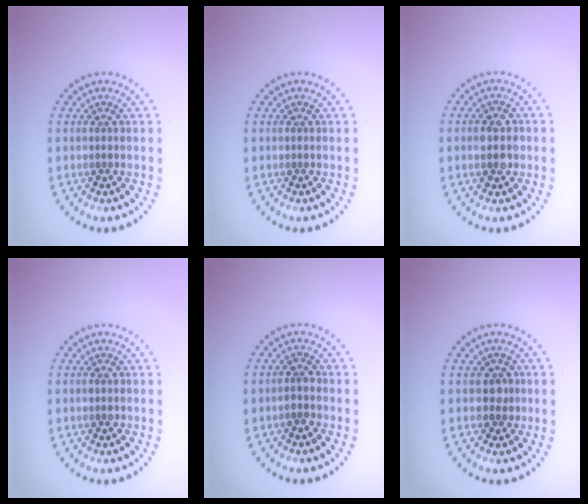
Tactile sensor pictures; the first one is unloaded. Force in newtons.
{"total": 0.0}
{"total": 2.8, "press": 2.8, "slide": 0.1}
{"total": 0.7, "press": 0.7, "slide": 0.1}
{"total": 1.3, "press": 1.1, "slide": 0.6}
{"total": 1.5, "press": 1.3, "slide": 0.7}